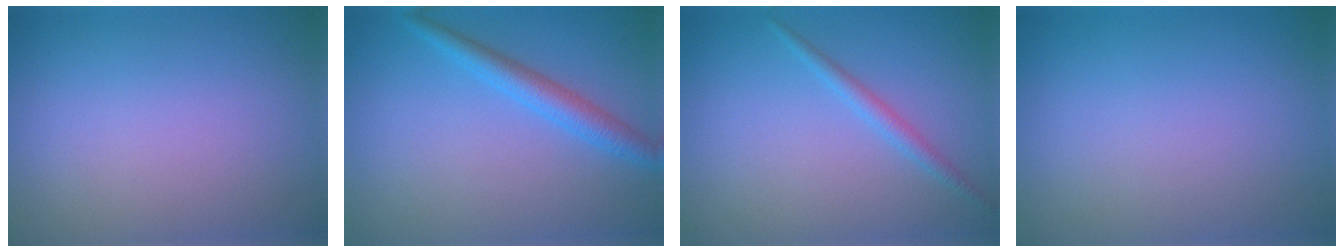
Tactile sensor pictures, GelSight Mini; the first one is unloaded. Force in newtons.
{"total": 2.7, "press": 2.7, "slide": 0.1}
{"total": 1.4, "press": 1.4, "slide": 0.1}
{"total": 0.0}